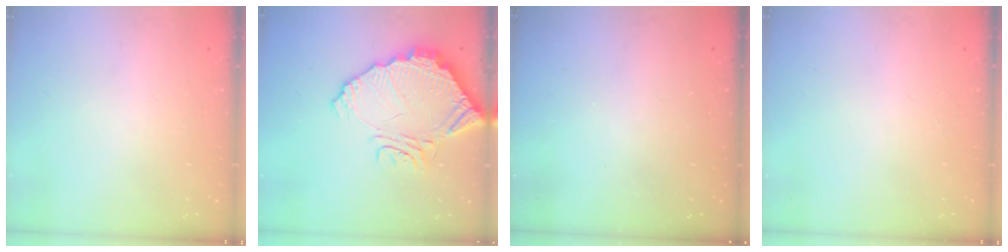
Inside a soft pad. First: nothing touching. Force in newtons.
{"total": 14.9, "press": 14.8, "slide": 1.4}
{"total": 3.1, "press": 3.1, "slide": 0.1}
{"total": 0.0}